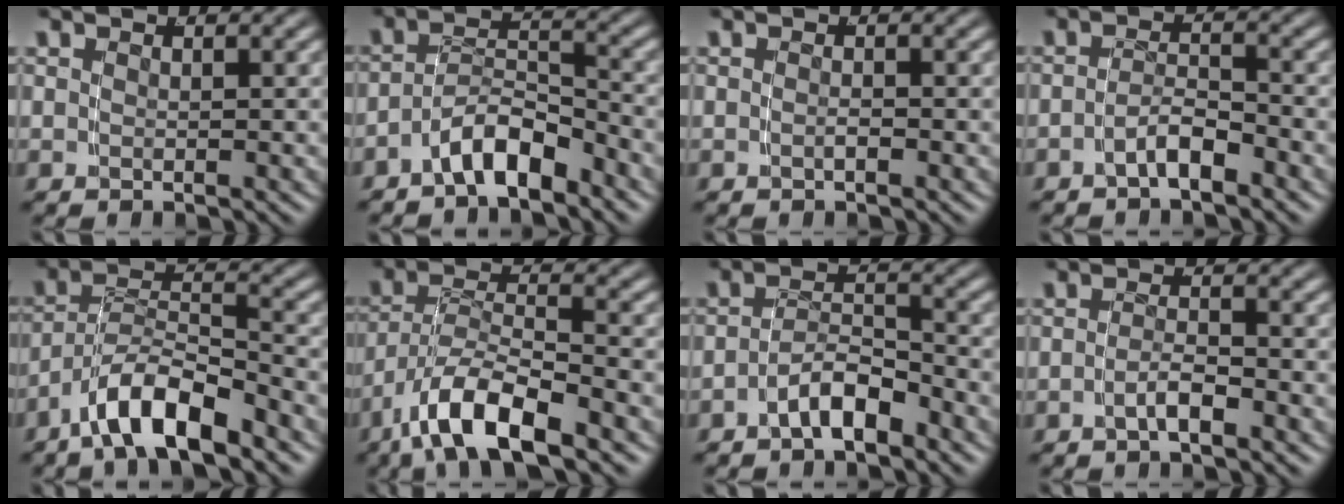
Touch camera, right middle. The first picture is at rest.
{"total": 4.6, "force": [-3.5, 1.7, 2.5], "torque": [-0.028, 0.006, -0.063]}
{"total": 0.6, "force": [-0.4, 0.2, 0.4], "torque": [-0.008, 0.004, -0.012]}
{"total": 2.5, "force": [-2.1, 0.4, 1.2], "torque": [-0.012, 0.000, -0.040]}
{"total": 5.2, "force": [-3.4, 1.9, 3.4], "torque": [-0.054, -0.002, -0.058]}
{"total": 5.6, "force": [-2.9, 2.2, 4.3], "torque": [-0.080, -0.012, -0.044]}
{"total": 3.6, "force": [-2.8, 1.0, 1.9], "torque": [-0.022, 0.003, -0.051]}
{"total": 1.9, "force": [-1.6, -0.1, 1.1], "torque": [-0.016, 0.000, -0.029]}